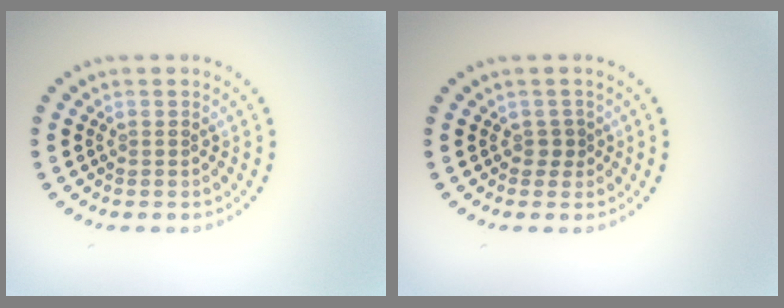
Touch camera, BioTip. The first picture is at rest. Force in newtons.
{"total": 1.0, "press": 0.9, "slide": 0.4}